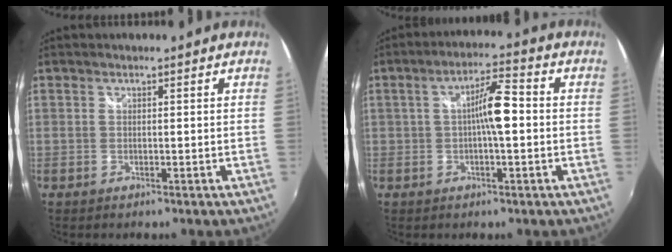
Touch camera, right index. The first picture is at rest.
{"total": 5.9, "force": [0.2, -0.6, 5.9], "torque": [-0.092, 0.006, 0.007]}